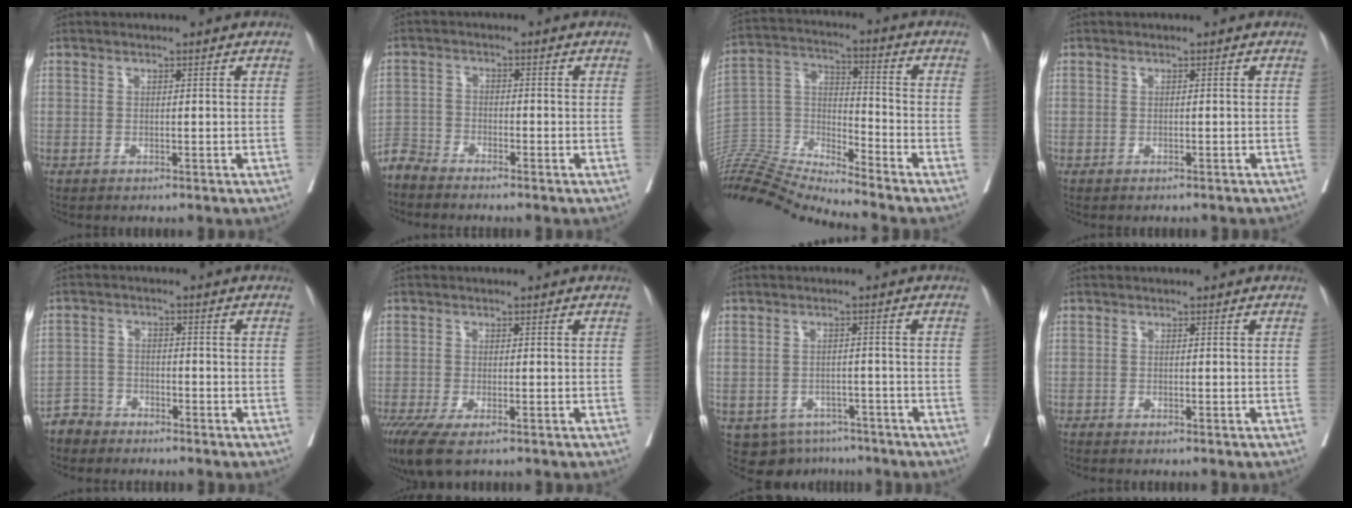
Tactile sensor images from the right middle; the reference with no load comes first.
{"total": 3.0, "force": [-3.0, 0.1, -0.1], "torque": [0.010, -0.012, -0.061]}
{"total": 15.8, "force": [-15.4, -1.1, 3.4], "torque": [-0.061, 0.033, -0.291]}
{"total": 2.0, "force": [-1.8, -0.4, 0.7], "torque": [-0.010, -0.007, -0.022]}
{"total": 3.4, "force": [-3.0, 1.5, -0.5], "torque": [0.009, 0.002, -0.061]}
{"total": 6.3, "force": [-4.0, 1.3, 4.8], "torque": [-0.084, -0.022, -0.070]}
{"total": 5.2, "force": [-3.9, 3.4, 0.7], "torque": [0.001, 0.007, -0.051]}
{"total": 0.9, "force": [-0.8, -0.2, 0.3], "torque": [-0.003, 0.000, -0.016]}